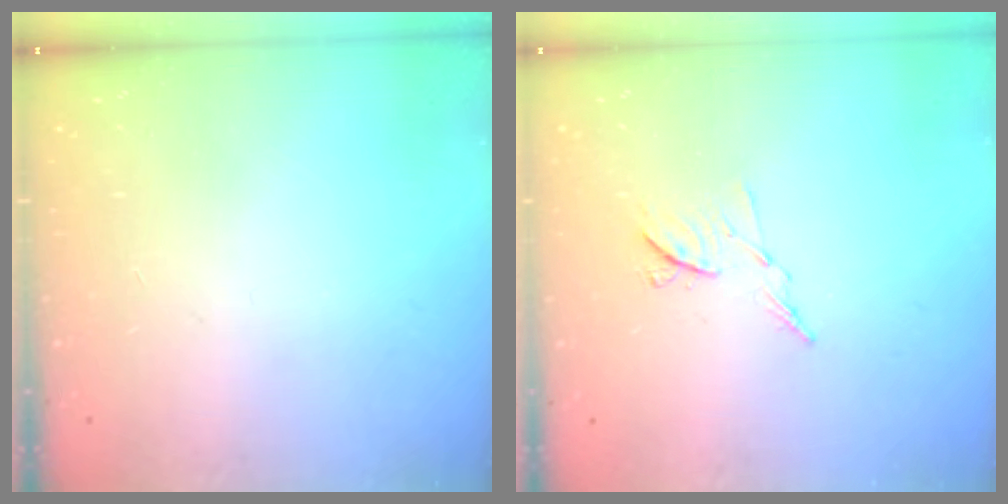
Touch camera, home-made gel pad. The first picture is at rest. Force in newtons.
{"total": 6.8, "press": 6.7, "slide": 0.8}